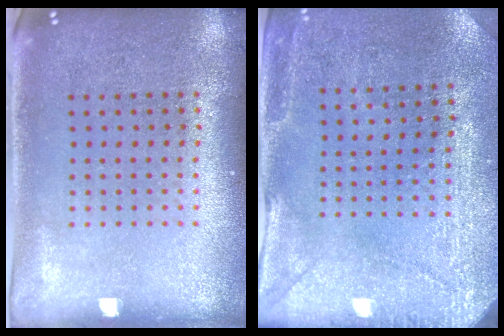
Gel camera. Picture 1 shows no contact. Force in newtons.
{"total": 2.9, "press": 2.7, "slide": 1.0}